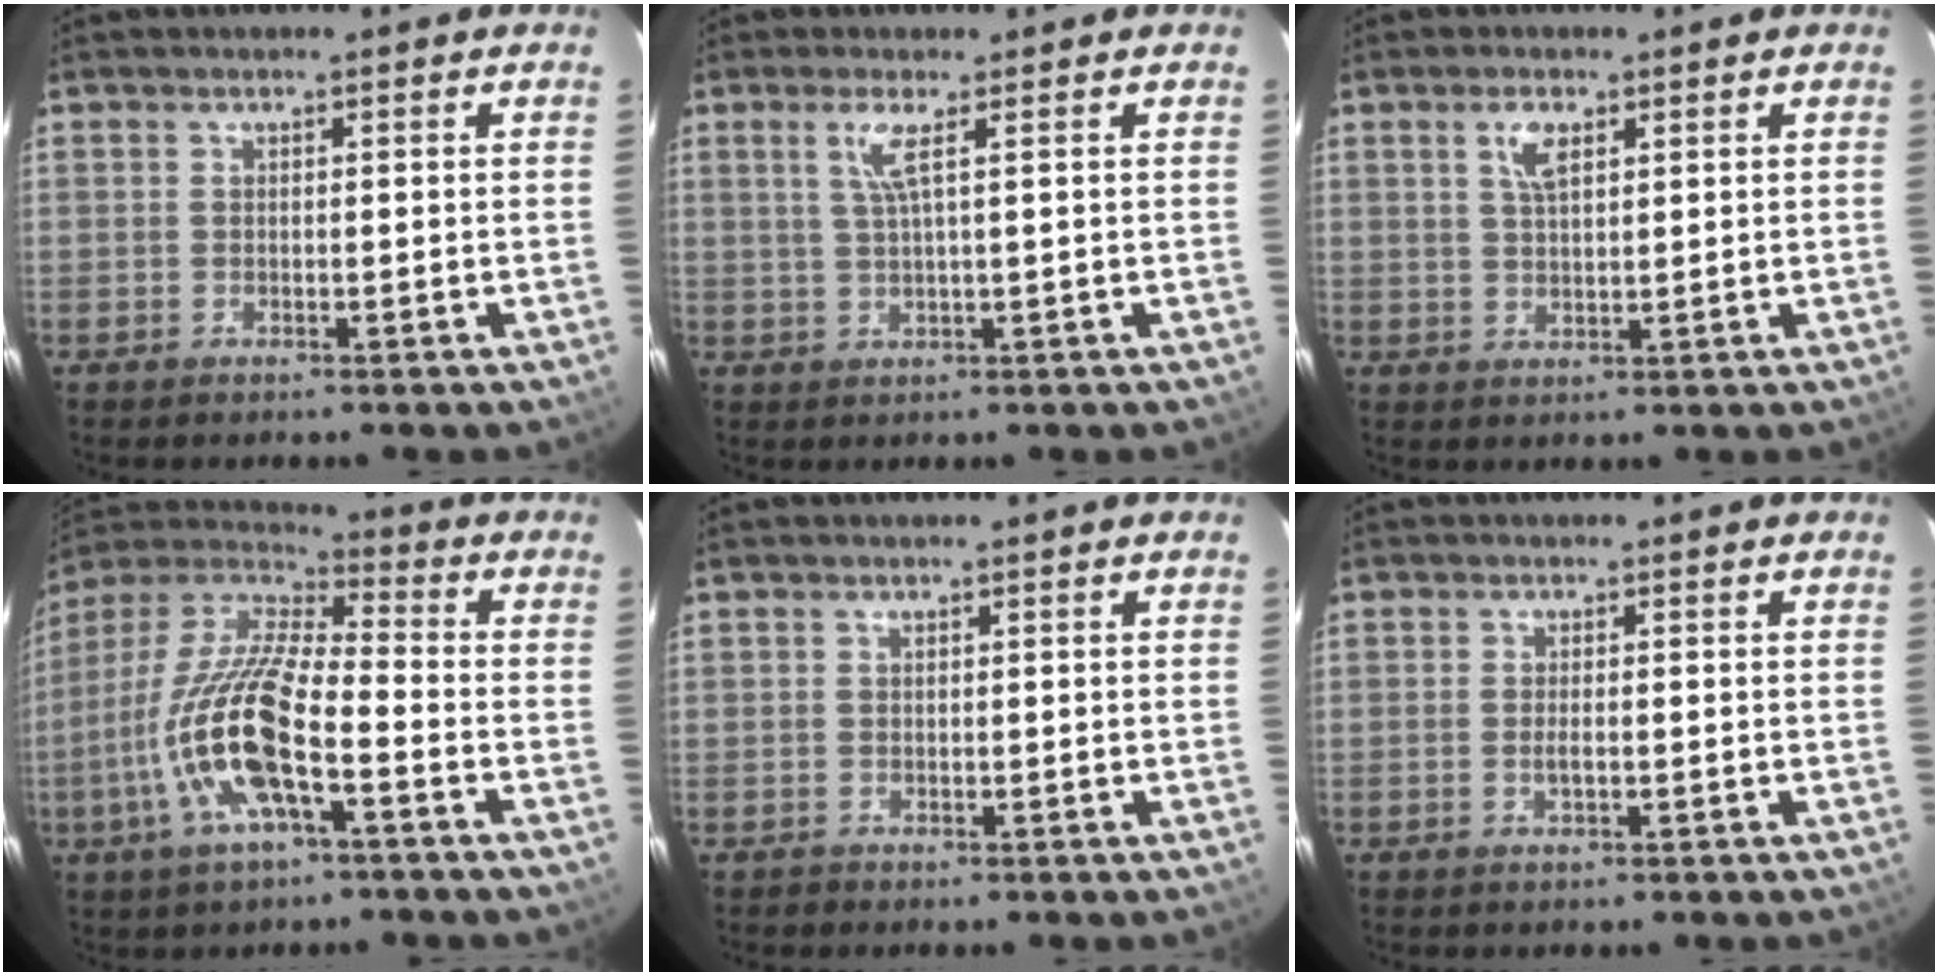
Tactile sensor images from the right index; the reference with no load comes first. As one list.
[{"total": 3.2, "force": [1.3, -0.5, 2.9], "torque": [-0.057, -0.001, 0.029]}, {"total": 3.8, "force": [1.8, 1.6, 2.9], "torque": [-0.055, 0.005, 0.035]}, {"total": 17.3, "force": [-6.1, 4.6, 15.5], "torque": [-0.317, -0.011, -0.129]}, {"total": 0.9, "force": [-0.2, 0.9, -0.1], "torque": [0.000, 0.004, 0.001]}, {"total": 1.4, "force": [-0.4, 0.4, 1.3], "torque": [-0.026, -0.002, -0.006]}]